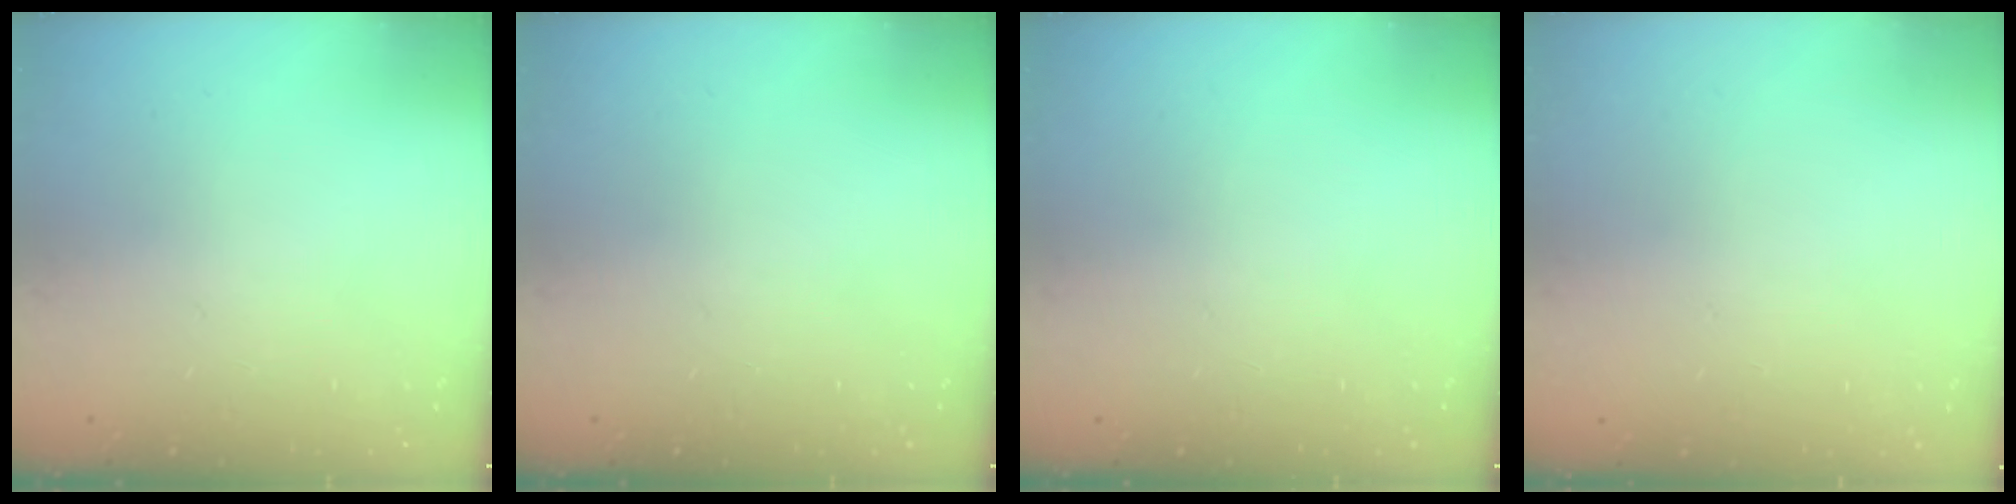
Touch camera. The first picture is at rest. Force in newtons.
{"total": 0.0}
{"total": 0.0}
{"total": 0.0}